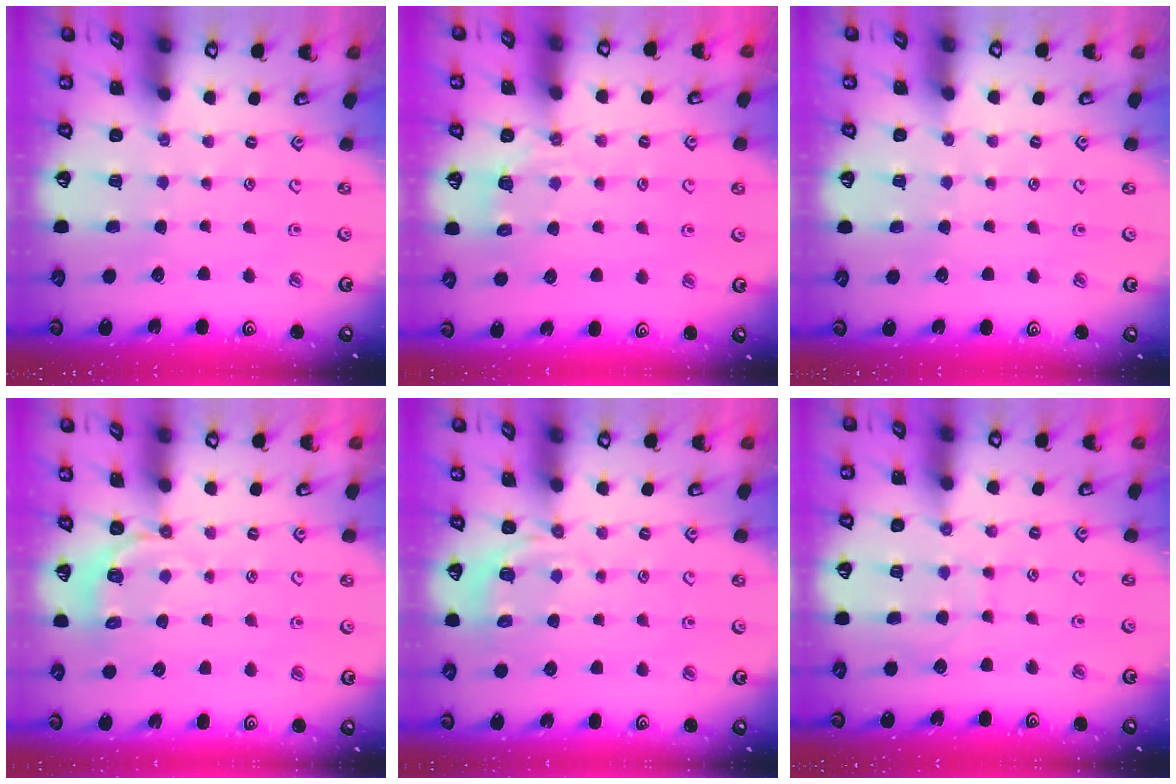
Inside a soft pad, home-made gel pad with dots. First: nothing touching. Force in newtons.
{"total": 4.6, "press": 4.3, "slide": 1.6}
{"total": 0.8, "press": 0.8, "slide": 0.1}
{"total": 5.0, "press": 4.3, "slide": 2.5}
{"total": 4.5, "press": 4.1, "slide": 2.0}
{"total": 6.3, "press": 6.3, "slide": 0.5}